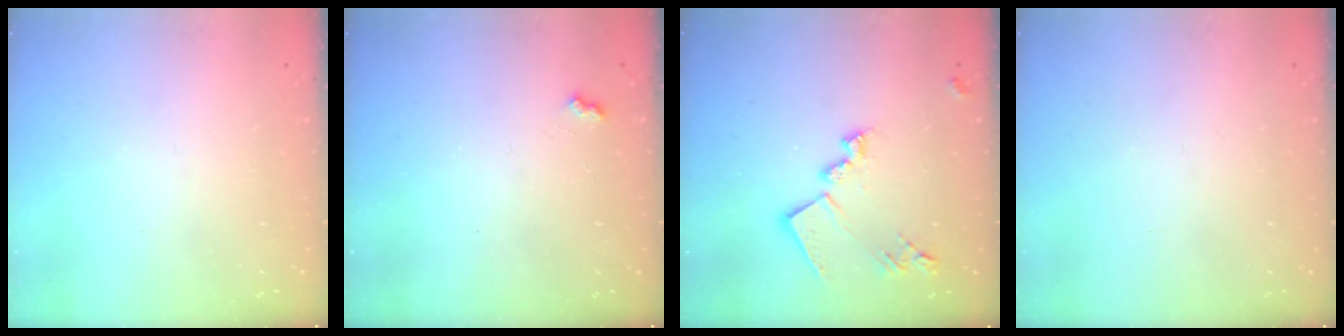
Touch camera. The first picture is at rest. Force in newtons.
{"total": 4.4, "press": 4.4, "slide": 0.6}
{"total": 15.3, "press": 15.2, "slide": 0.8}
{"total": 0.0}